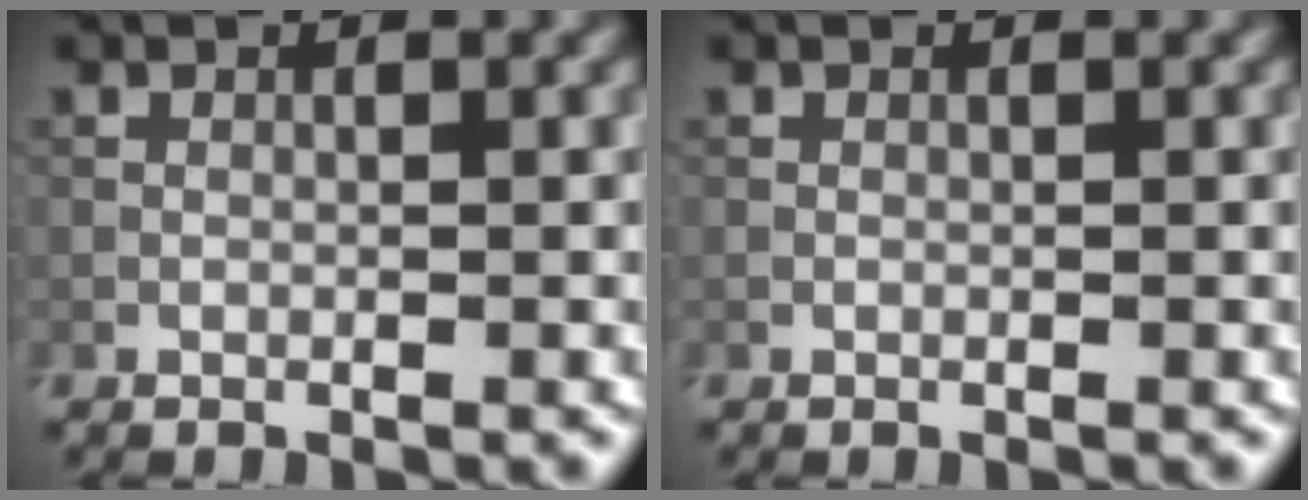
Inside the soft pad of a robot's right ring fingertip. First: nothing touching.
{"total": 0.0}